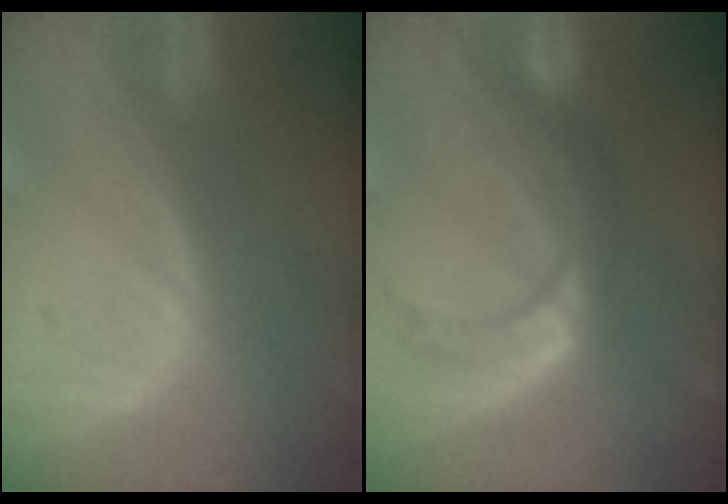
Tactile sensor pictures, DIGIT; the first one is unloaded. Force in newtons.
{"total": 8.6, "press": 7.2, "slide": 4.5}